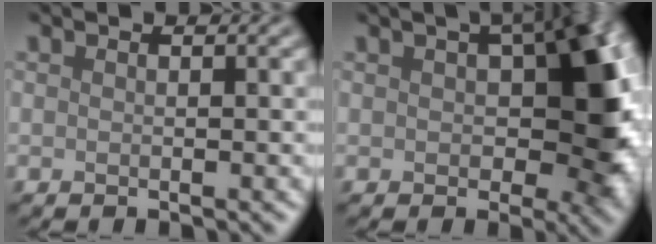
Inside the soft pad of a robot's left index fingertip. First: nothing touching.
{"total": 11.9, "force": [1.2, 6.5, 9.9], "torque": [-0.124, 0.003, 0.025]}